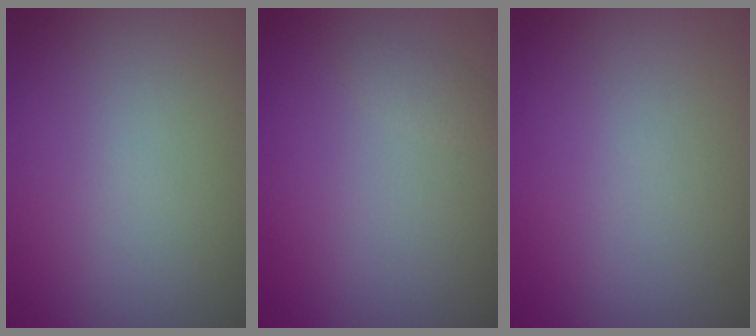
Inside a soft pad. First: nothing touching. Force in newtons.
{"total": 0.7, "press": 0.7, "slide": 0.0}
{"total": 0.0}